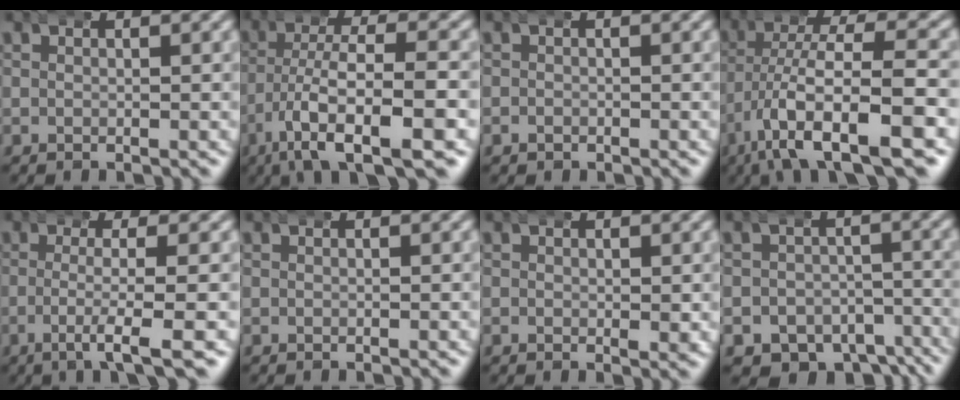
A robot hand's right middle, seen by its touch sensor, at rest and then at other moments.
{"total": 9.3, "force": [-5.5, 3.5, 6.6], "torque": [-0.137, -0.033, -0.071]}
{"total": 0.6, "force": [-0.4, 0.5, -0.1], "torque": [-0.004, -0.005, -0.003]}
{"total": 10.5, "force": [-5.7, 3.9, 7.9], "torque": [-0.162, -0.031, -0.071]}
{"total": 4.8, "force": [-1.9, -0.2, 4.4], "torque": [-0.081, -0.012, -0.026]}
{"total": 0.0}
{"total": 0.8, "force": [0.1, 0.5, 0.6], "torque": [-0.013, -0.005, 0.004]}
{"total": 11.6, "force": [-9.0, 6.9, 2.4], "torque": [-0.021, -0.036, -0.140]}